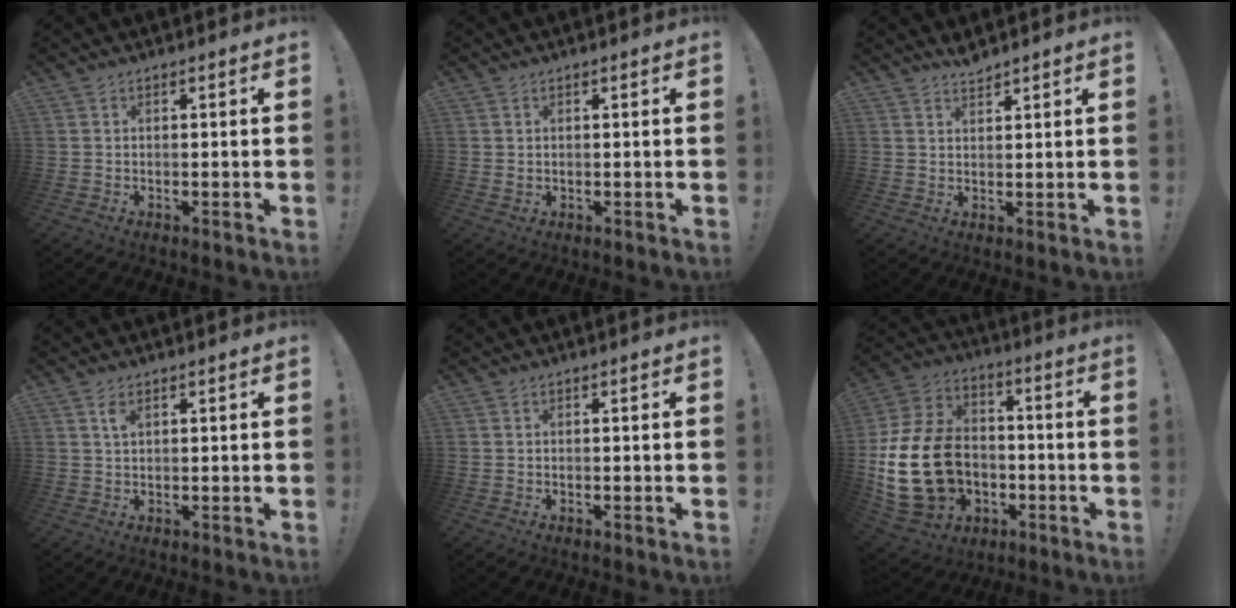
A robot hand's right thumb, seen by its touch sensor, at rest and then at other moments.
{"total": 0.7, "force": [0.4, 0.4, 0.4], "torque": [-0.008, 0.001, 0.008]}
{"total": 2.7, "force": [2.5, 0.5, 0.7], "torque": [-0.002, -0.021, 0.044]}
{"total": 2.6, "force": [1.3, 1.1, 1.9], "torque": [-0.026, -0.003, 0.019]}
{"total": 0.0}
{"total": 22.6, "force": [-4.3, 16.8, 14.5], "torque": [-0.288, 0.030, -0.051]}